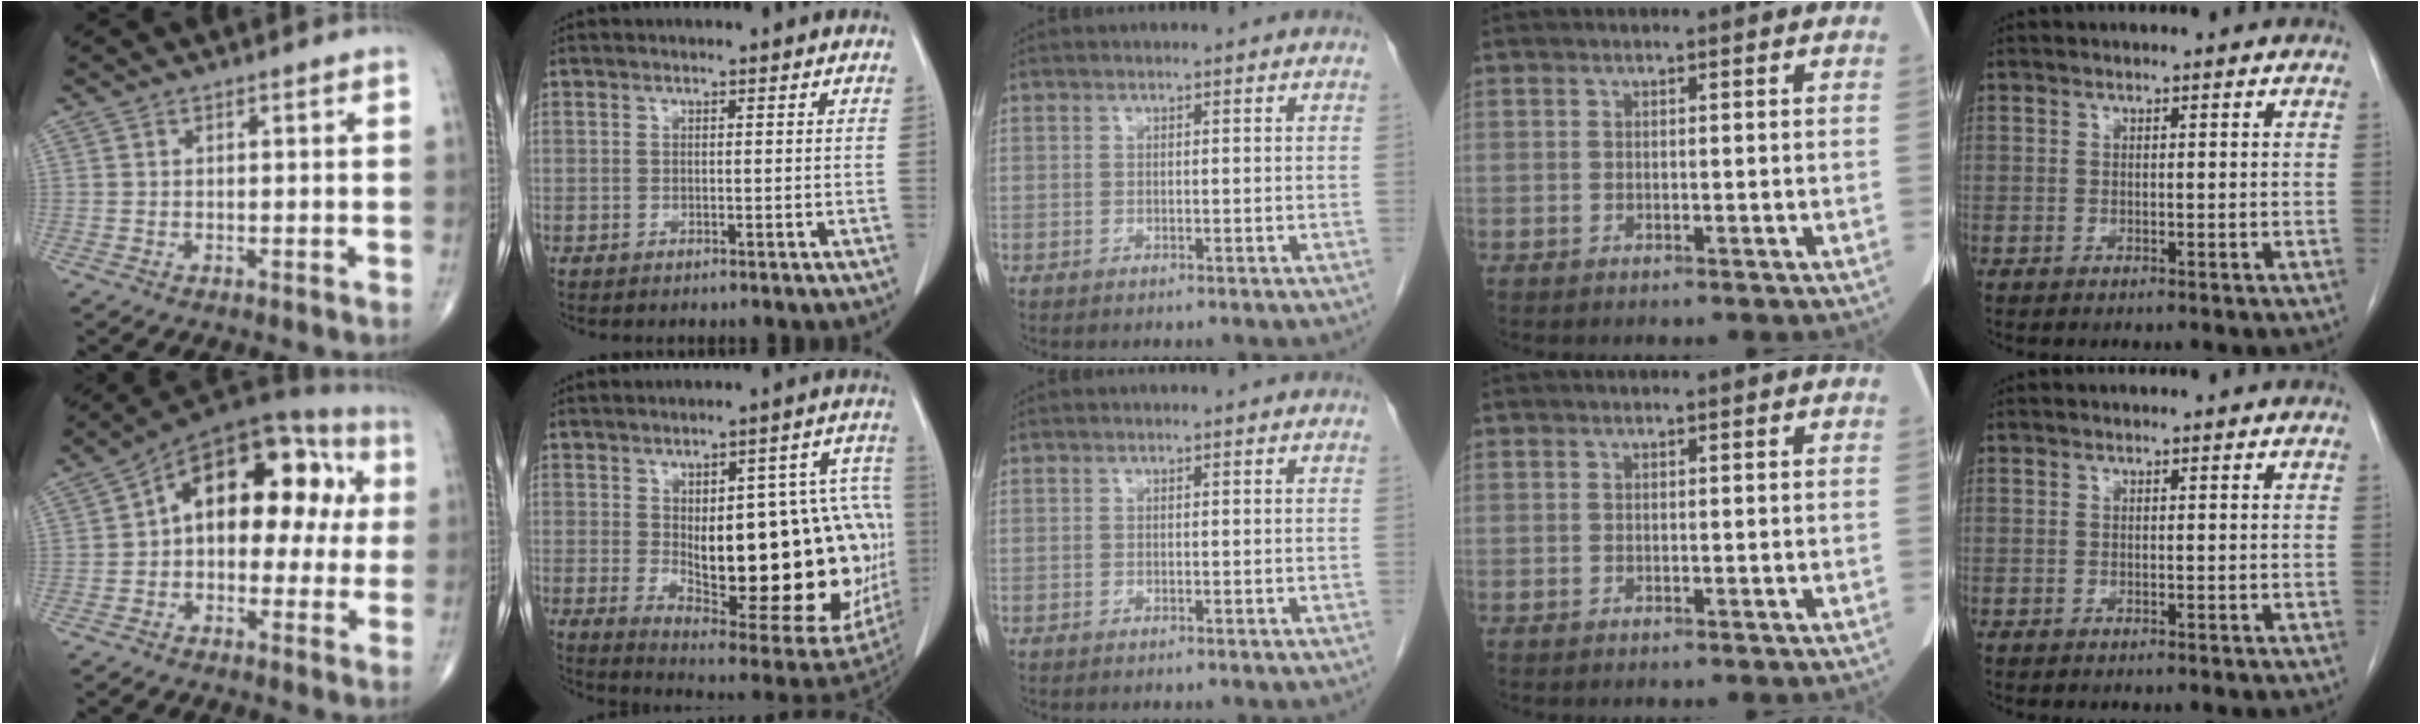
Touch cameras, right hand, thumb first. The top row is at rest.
{"thumb": {"total": 18.2, "force": [1.9, 10.9, 14.4], "torque": [-0.160, 0.053, 0.015]}, "index": {"total": 26.9, "force": [-1.3, 9.1, 25.3], "torque": [-0.271, 0.018, 0.014]}}